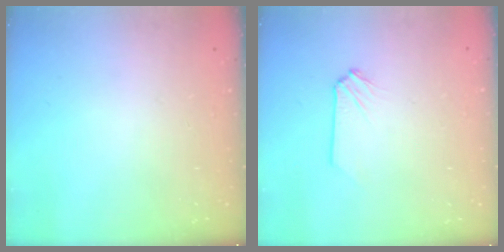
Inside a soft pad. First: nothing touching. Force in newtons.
{"total": 0.0}